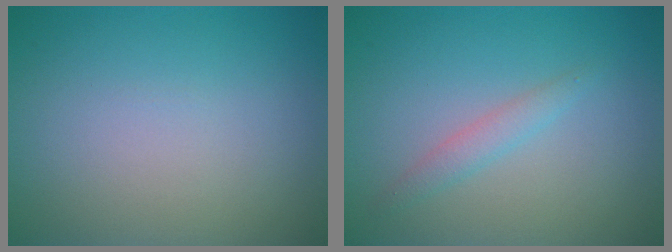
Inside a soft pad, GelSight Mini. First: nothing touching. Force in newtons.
{"total": 1.4, "press": 1.4, "slide": 0.1}